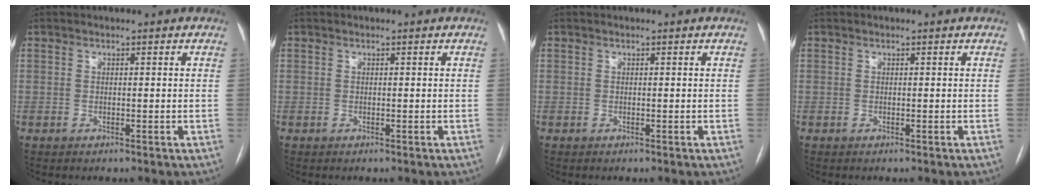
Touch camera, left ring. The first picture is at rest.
{"total": 0.0}
{"total": 0.0}
{"total": 0.0}